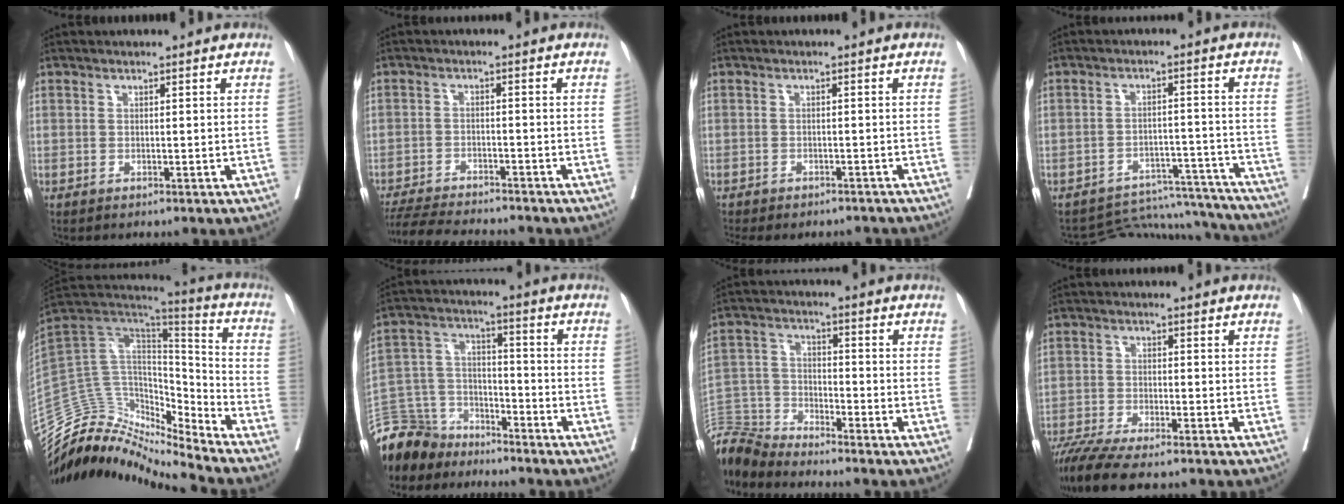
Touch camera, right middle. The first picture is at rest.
{"total": 11.7, "force": [-10.8, 1.1, 4.3], "torque": [-0.070, -0.012, -0.163]}
{"total": 8.2, "force": [-7.4, 2.6, 2.4], "torque": [-0.039, -0.003, -0.087]}
{"total": 12.2, "force": [-12.1, 1.9, -0.6], "torque": [0.018, 0.034, -0.156]}
{"total": 17.8, "force": [-17.1, 3.6, 3.5], "torque": [-0.053, 0.092, -0.290]}
{"total": 10.3, "force": [-9.2, 4.5, 0.2], "torque": [-0.014, 0.027, -0.177]}
{"total": 10.0, "force": [-10.0, 0.0, 0.9], "torque": [-0.023, 0.012, -0.201]}
{"total": 9.6, "force": [-8.1, 1.1, 5.0], "torque": [-0.079, -0.019, -0.133]}